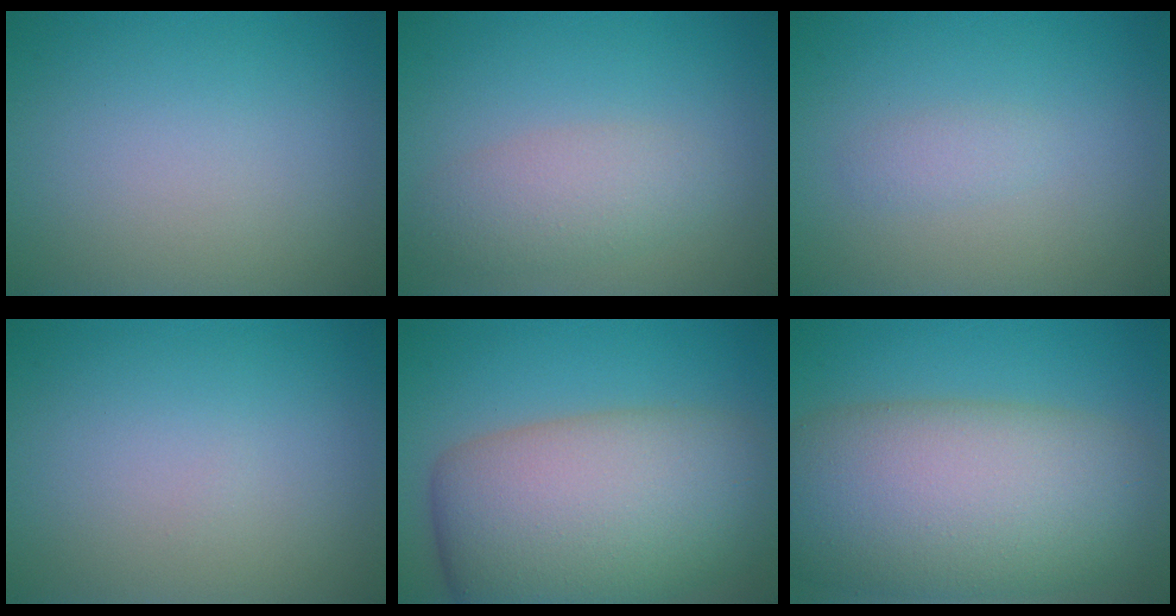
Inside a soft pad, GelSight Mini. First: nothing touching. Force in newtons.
{"total": 3.2, "press": 3.2, "slide": 0.0}
{"total": 1.0, "press": 1.0, "slide": 0.0}
{"total": 0.0}
{"total": 12.7, "press": 12.7, "slide": 0.6}
{"total": 13.6, "press": 13.6, "slide": 0.4}